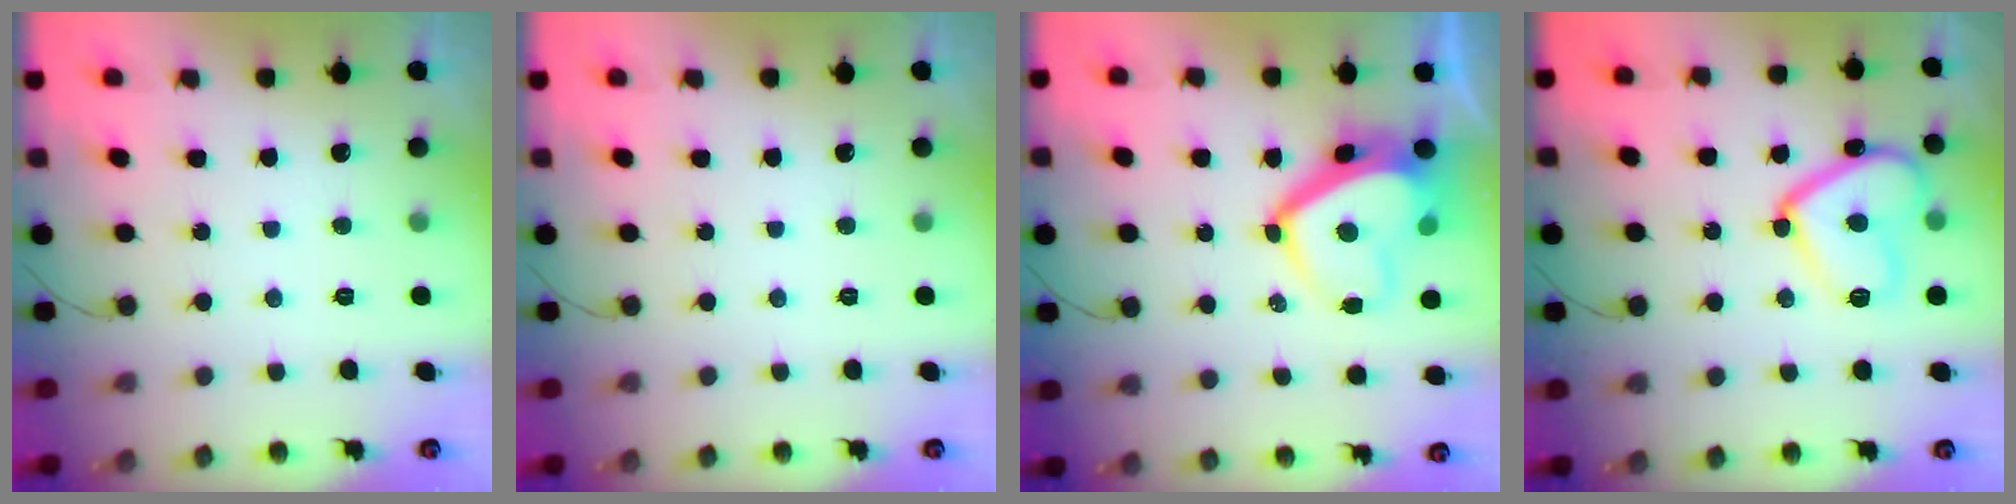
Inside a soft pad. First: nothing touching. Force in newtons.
{"total": 0.0}
{"total": 11.1, "press": 10.8, "slide": 2.2}
{"total": 14.3, "press": 14.2, "slide": 1.2}